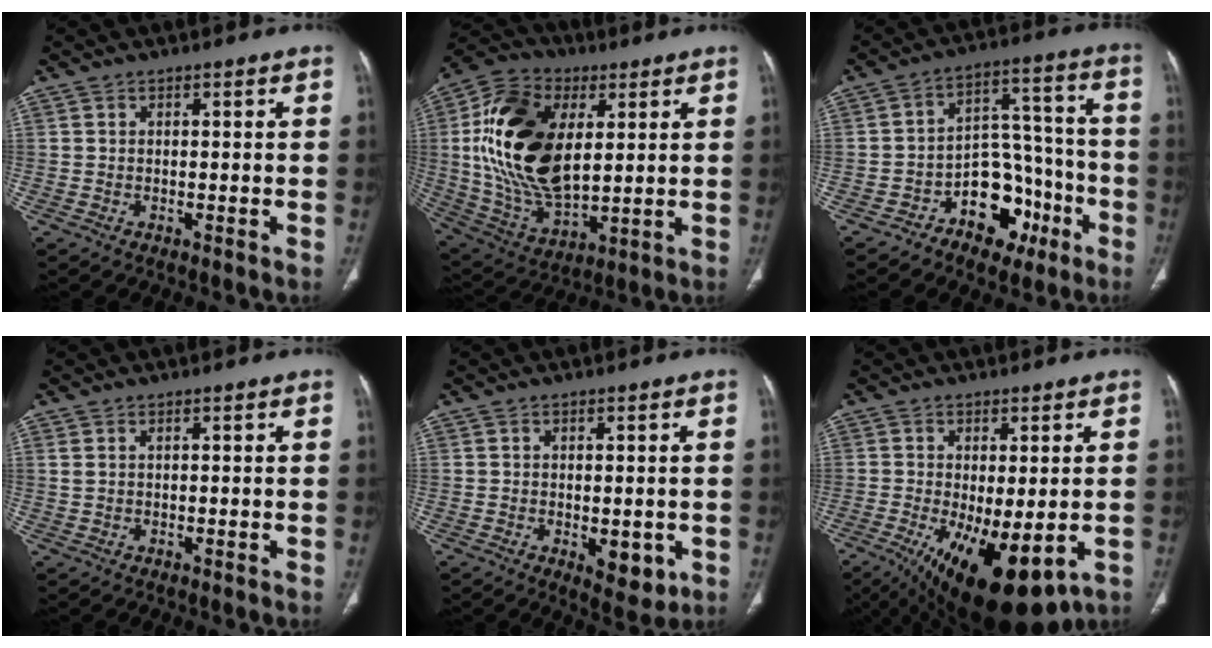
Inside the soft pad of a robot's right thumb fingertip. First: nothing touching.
{"total": 23.6, "force": [4.6, 13.6, 18.8], "torque": [-0.351, -0.017, 0.087]}
{"total": 12.9, "force": [-6.5, 8.4, 7.2], "torque": [-0.055, 0.077, -0.099]}
{"total": 1.1, "force": [0.6, 0.5, 0.8], "torque": [-0.022, 0.009, 0.021]}
{"total": 6.1, "force": [-1.4, 3.1, 5.0], "torque": [-0.048, -0.010, -0.009]}
{"total": 16.5, "force": [-5.9, 6.9, 13.7], "torque": [-0.209, -0.020, -0.072]}